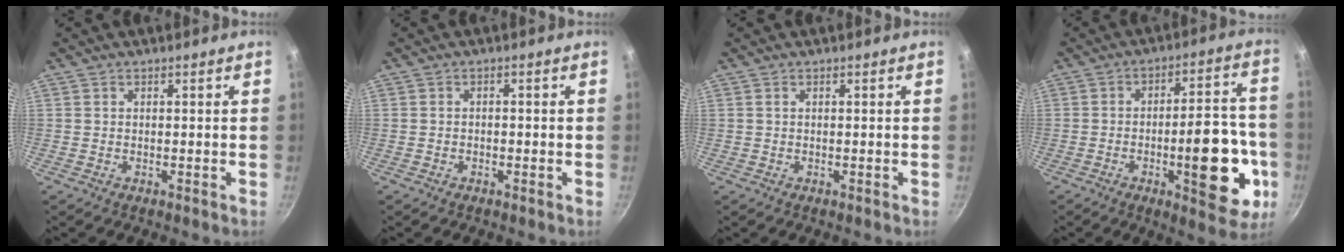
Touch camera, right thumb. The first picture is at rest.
{"total": 0.9, "force": [-0.5, 0.6, 0.4], "torque": [-0.011, 0.005, -0.009]}
{"total": 0.0}
{"total": 18.2, "force": [-5.3, 6.9, 16.0], "torque": [-0.174, 0.031, -0.071]}